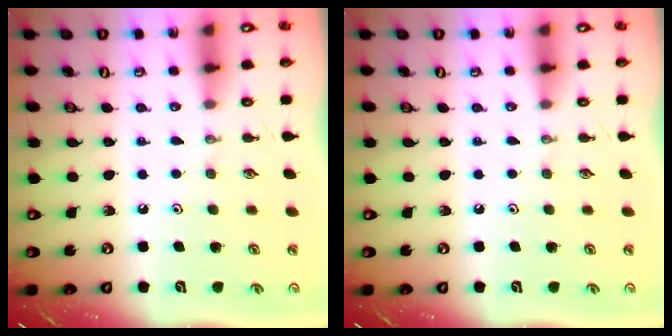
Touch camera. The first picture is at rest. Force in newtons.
{"total": 0.0}